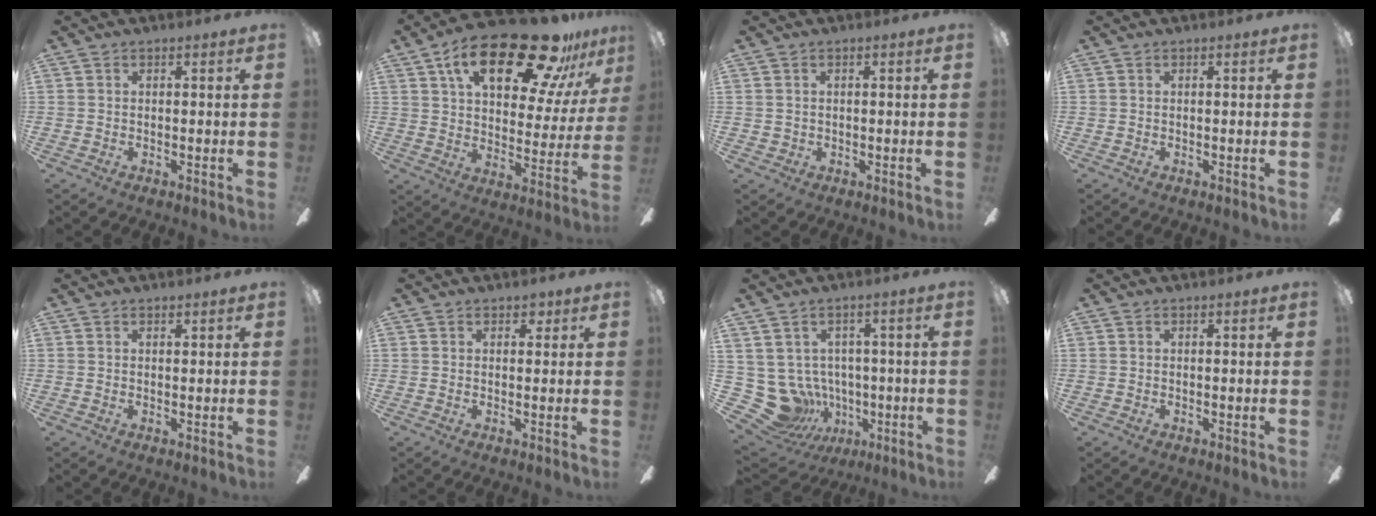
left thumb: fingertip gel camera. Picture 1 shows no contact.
{"total": 25.2, "force": [15.0, 10.6, 17.2], "torque": [-0.263, -0.079, 0.245]}
{"total": 1.2, "force": [0.3, 1.2, 0.2], "torque": [-0.006, 0.005, 0.004]}
{"total": 0.0}
{"total": 0.7, "force": [0.6, 0.2, 0.3], "torque": [-0.008, 0.001, 0.010]}
{"total": 1.9, "force": [1.1, 1.2, 0.9], "torque": [-0.002, -0.003, 0.016]}
{"total": 11.8, "force": [-1.5, 10.9, 4.4], "torque": [-0.143, -0.009, -0.012]}
{"total": 0.0}